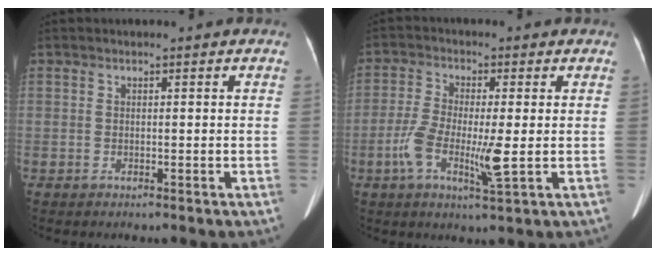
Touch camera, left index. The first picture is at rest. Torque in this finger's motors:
{"motor_torque": [1.01, 0.36, 0.66, 0.21]}